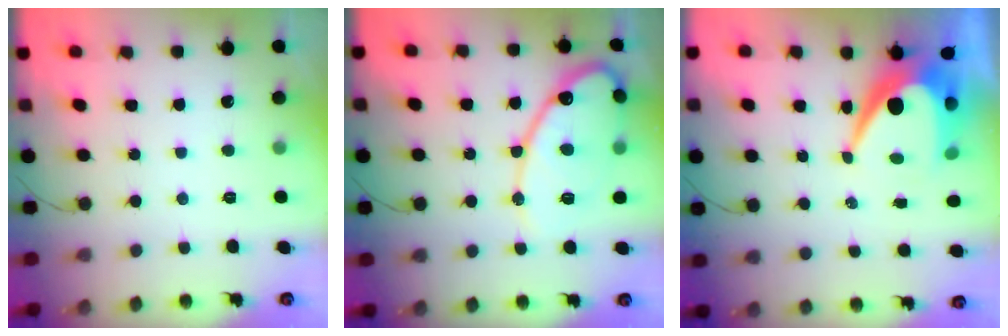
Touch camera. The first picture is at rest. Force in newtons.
{"total": 15.4, "press": 15.4, "slide": 1.1}
{"total": 10.6, "press": 10.6, "slide": 0.8}